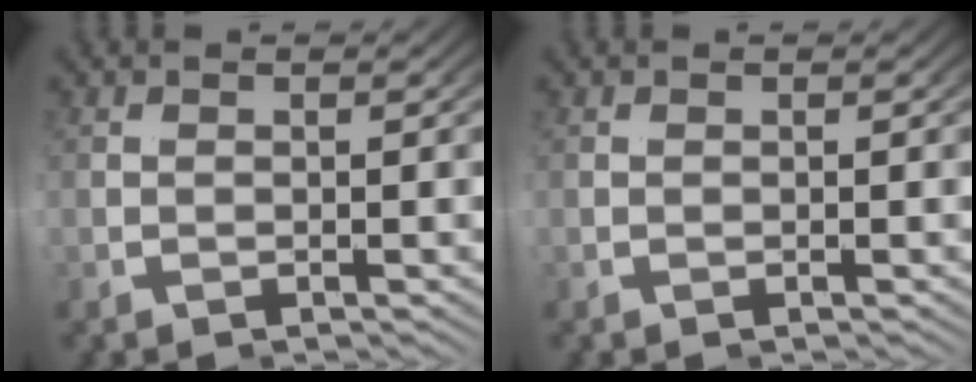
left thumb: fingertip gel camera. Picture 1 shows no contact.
{"total": 0.0}